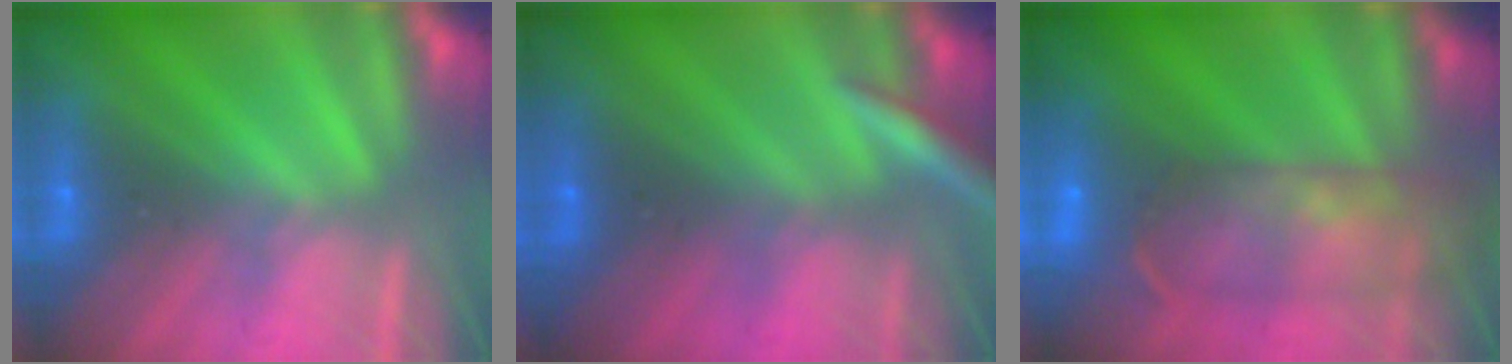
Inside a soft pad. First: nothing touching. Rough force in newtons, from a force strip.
{"total": 2.7}
{"total": 6.7}